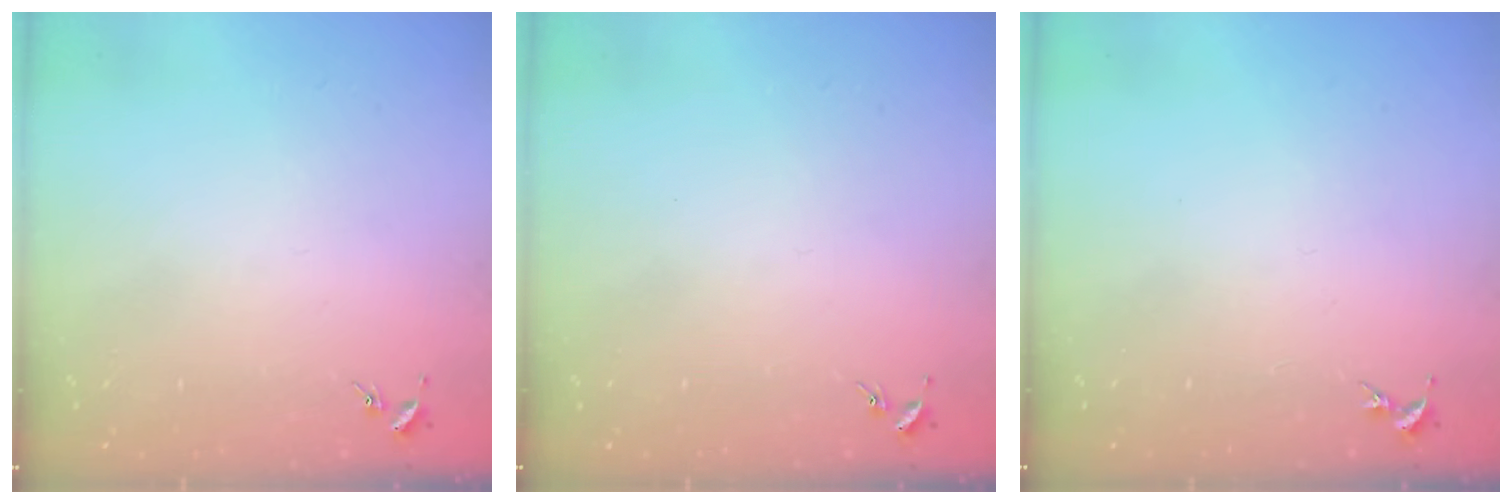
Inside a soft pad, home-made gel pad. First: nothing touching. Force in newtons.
{"total": 0.0}
{"total": 0.0}